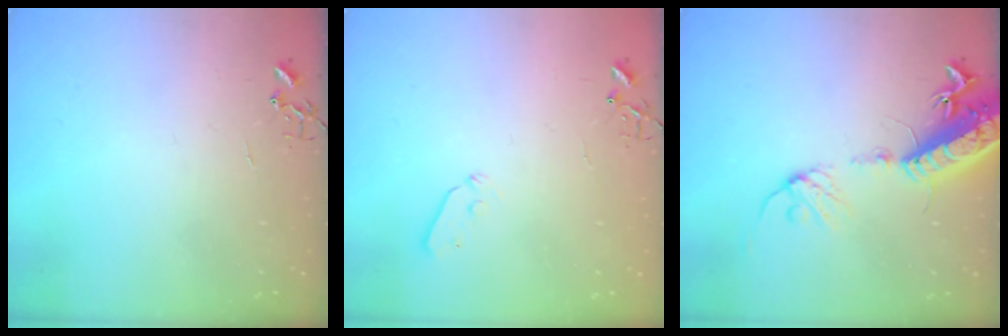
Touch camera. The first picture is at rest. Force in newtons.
{"total": 4.0, "press": 4.0, "slide": 0.4}
{"total": 17.9, "press": 17.4, "slide": 4.2}